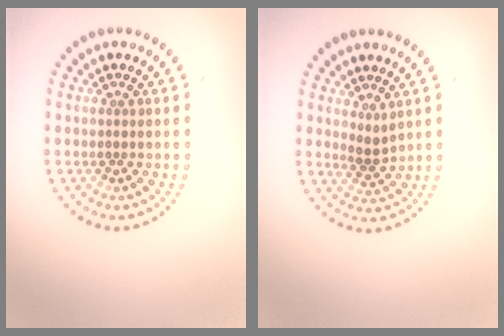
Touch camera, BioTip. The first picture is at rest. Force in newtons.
{"total": 1.5, "press": 1.0, "slide": 1.1}